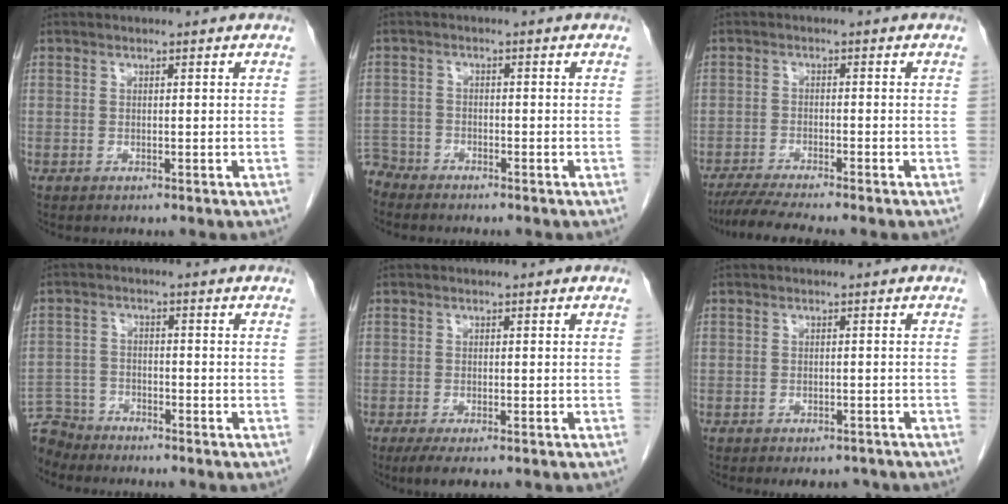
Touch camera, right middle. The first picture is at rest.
{"total": 4.0, "force": [-3.9, 1.0, -0.3], "torque": [0.012, -0.009, -0.074]}
{"total": 6.9, "force": [-6.0, -0.6, 3.5], "torque": [-0.053, -0.020, -0.099]}
{"total": 6.1, "force": [-5.8, 1.8, -0.4], "torque": [0.012, -0.003, -0.111]}
{"total": 3.7, "force": [-2.6, 0.8, 2.6], "torque": [-0.041, -0.010, -0.039]}
{"total": 5.5, "force": [-4.8, 2.2, 1.7], "torque": [-0.014, -0.001, -0.055]}